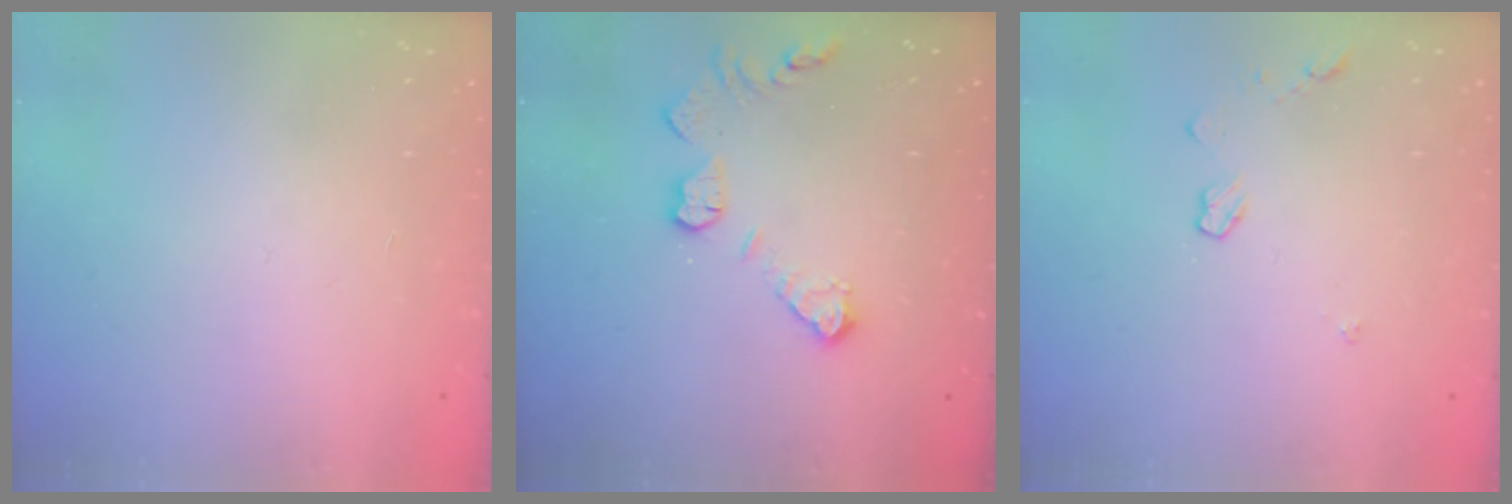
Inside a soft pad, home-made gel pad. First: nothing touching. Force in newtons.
{"total": 10.1, "press": 10.1, "slide": 0.6}
{"total": 3.3, "press": 3.2, "slide": 0.4}